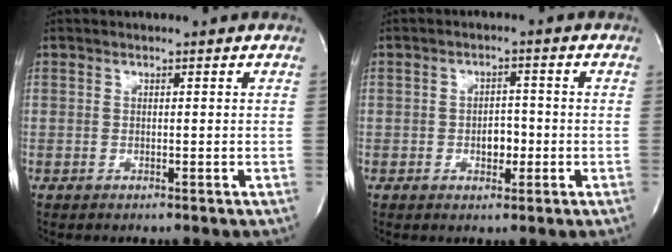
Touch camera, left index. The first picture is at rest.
{"total": 3.2, "force": [-1.0, 1.9, 2.3], "torque": [-0.033, 0.002, -0.012]}